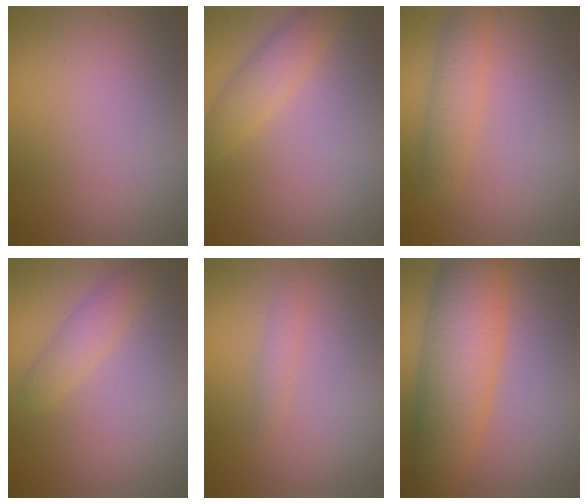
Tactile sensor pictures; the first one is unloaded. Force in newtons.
{"total": 2.3, "press": 2.3, "slide": 0.2}
{"total": 2.4, "press": 2.4, "slide": 0.1}
{"total": 1.9, "press": 1.9, "slide": 0.1}
{"total": 0.9, "press": 0.9, "slide": 0.1}
{"total": 7.7, "press": 7.7, "slide": 0.3}